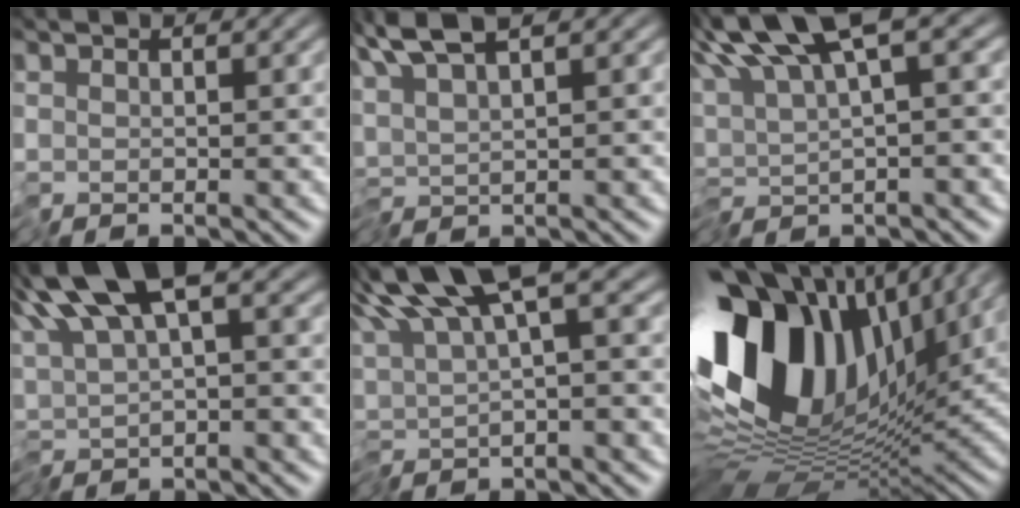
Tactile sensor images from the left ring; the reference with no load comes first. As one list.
[{"total": 4.6, "force": [2.2, 1.0, 3.9], "torque": [-0.074, 0.018, 0.032]}, {"total": 8.4, "force": [3.6, 2.1, 7.3], "torque": [-0.136, 0.013, 0.060]}, {"total": 10.7, "force": [2.8, 4.5, 9.3], "torque": [-0.193, 0.008, 0.050]}, {"total": 10.6, "force": [3.7, 3.5, 9.3], "torque": [-0.191, 0.008, 0.071]}, {"total": 15.2, "force": [3.7, 9.7, 11.1], "torque": [-0.236, 0.020, 0.053]}]